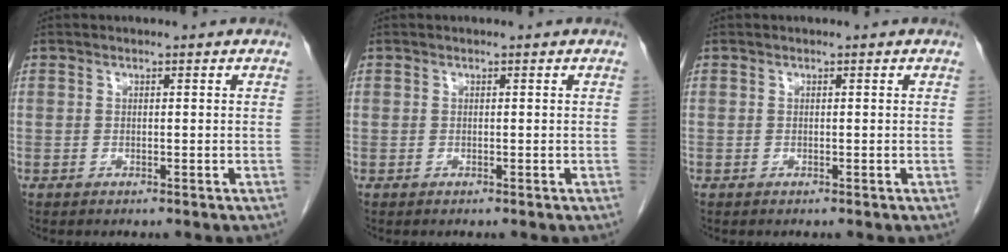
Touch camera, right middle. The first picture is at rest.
{"total": 0.0}
{"total": 0.0}